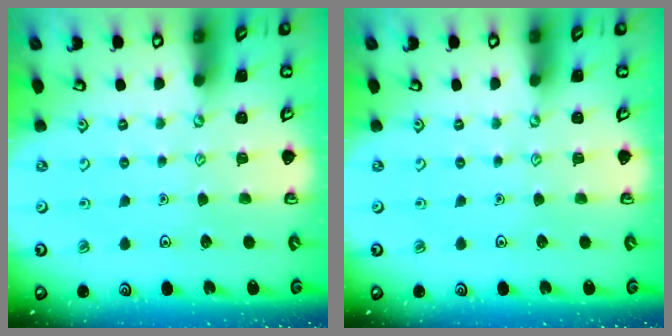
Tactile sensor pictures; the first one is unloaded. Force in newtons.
{"total": 0.0}